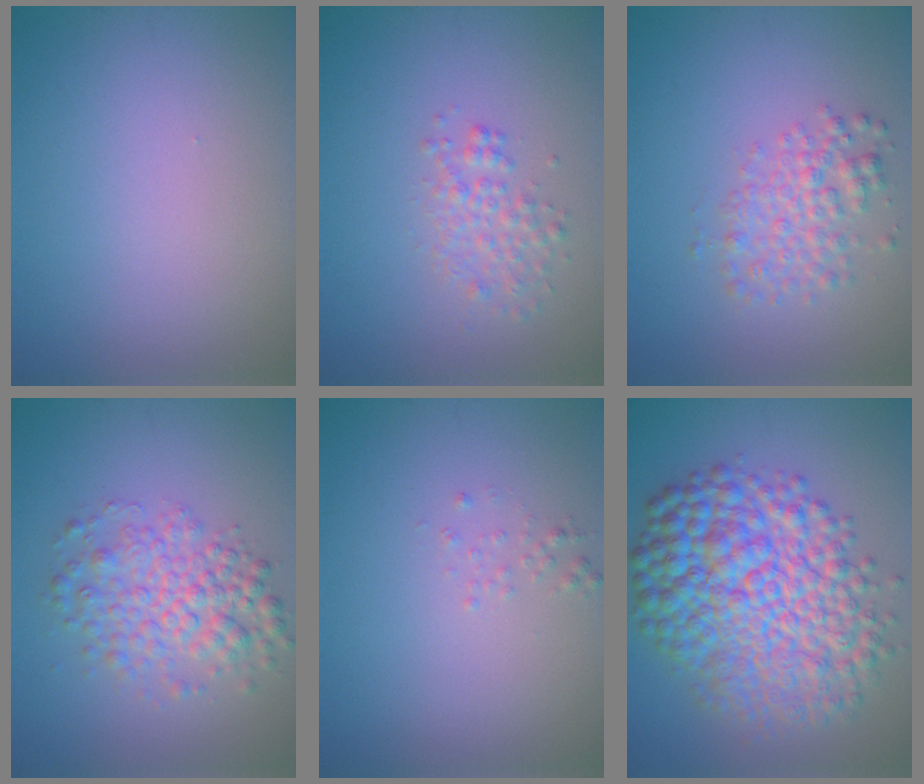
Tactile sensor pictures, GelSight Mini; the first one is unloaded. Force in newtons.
{"total": 2.0, "press": 2.0, "slide": 0.1}
{"total": 3.0, "press": 3.0, "slide": 0.1}
{"total": 4.6, "press": 4.6, "slide": 0.1}
{"total": 0.7, "press": 0.6, "slide": 0.1}
{"total": 11.0, "press": 11.0, "slide": 0.1}